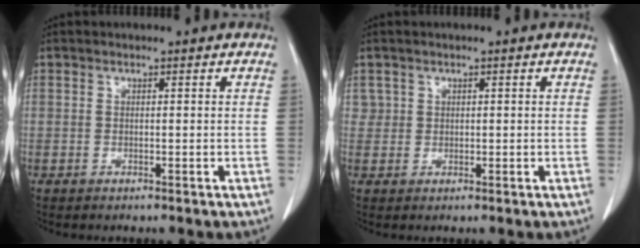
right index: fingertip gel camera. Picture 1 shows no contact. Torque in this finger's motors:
{"motor_torque": [-0.23, 0.27, -0.06, -0.01]}